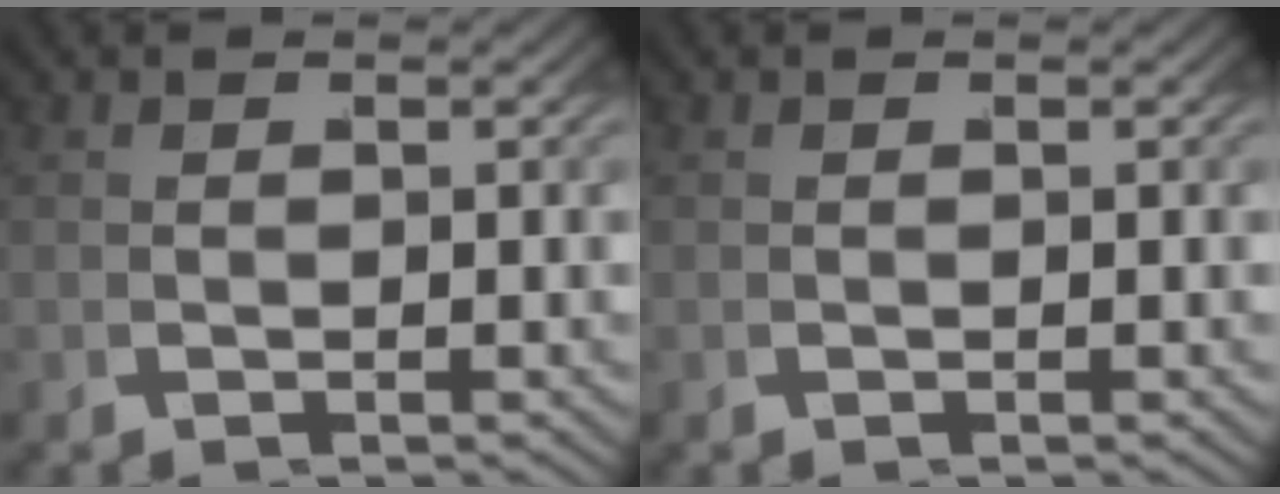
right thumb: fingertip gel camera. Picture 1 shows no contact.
{"total": 0.0}